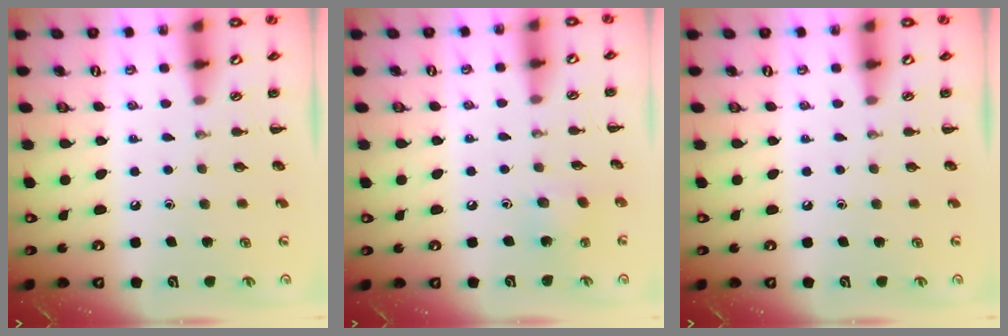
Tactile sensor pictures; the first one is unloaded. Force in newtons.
{"total": 4.0, "press": 3.9, "slide": 0.4}
{"total": 0.0}